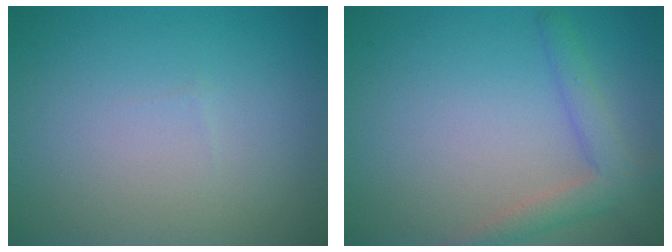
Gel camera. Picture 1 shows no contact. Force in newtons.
{"total": 2.9, "press": 2.9, "slide": 0.2}